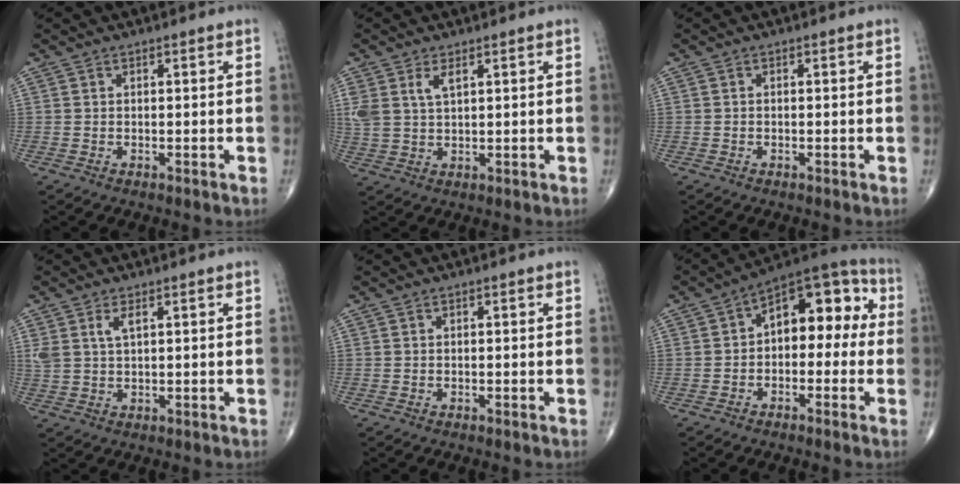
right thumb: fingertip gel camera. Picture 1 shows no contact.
{"total": 5.3, "force": [2.4, 2.6, 3.9], "torque": [-0.087, -0.001, 0.055]}
{"total": 0.0}
{"total": 3.6, "force": [1.7, 1.5, 2.8], "torque": [-0.062, 0.002, 0.039]}
{"total": 0.0}
{"total": 13.4, "force": [0.9, 7.9, 10.8], "torque": [-0.109, 0.048, -0.005]}